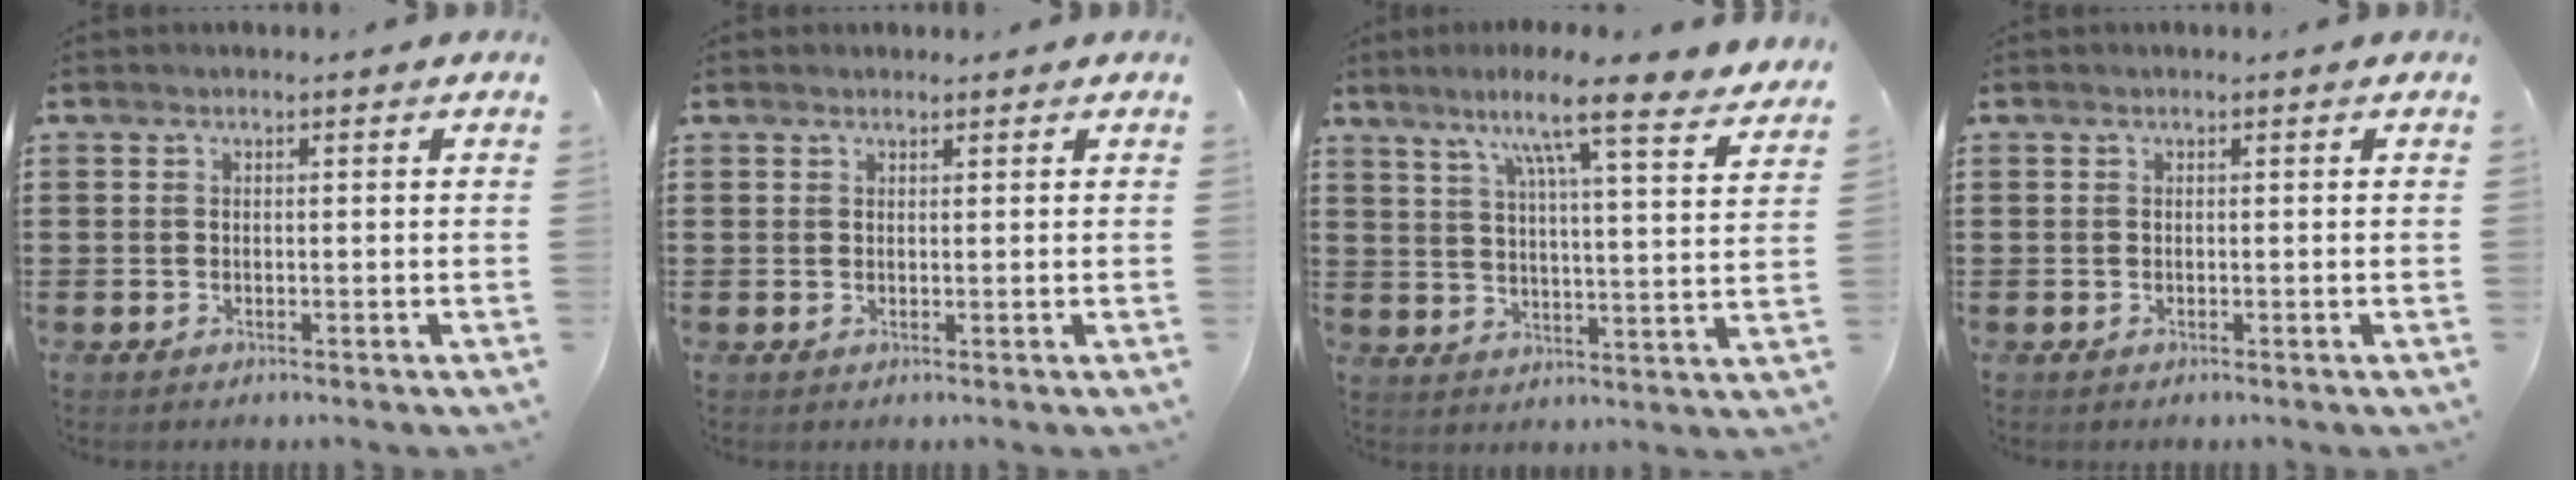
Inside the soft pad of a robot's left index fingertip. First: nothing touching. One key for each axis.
{"total": 0.8, "fx": 0.7, "fy": 0.2, "fz": 0.1, "tx": -0.004, "ty": 0.000, "tz": 0.015}
{"total": 9.7, "fx": 7.8, "fy": -0.1, "fz": 5.8, "tx": -0.116, "ty": -0.050, "tz": 0.122}
{"total": 0.0}